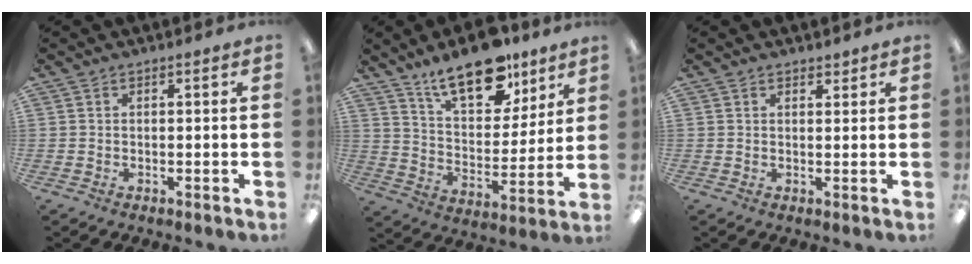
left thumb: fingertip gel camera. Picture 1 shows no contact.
{"total": 17.2, "force": [12.7, 7.6, 8.8], "torque": [-0.144, -0.071, 0.223]}
{"total": 1.6, "force": [1.4, 0.8, 0.3], "torque": [0.003, -0.004, 0.025]}